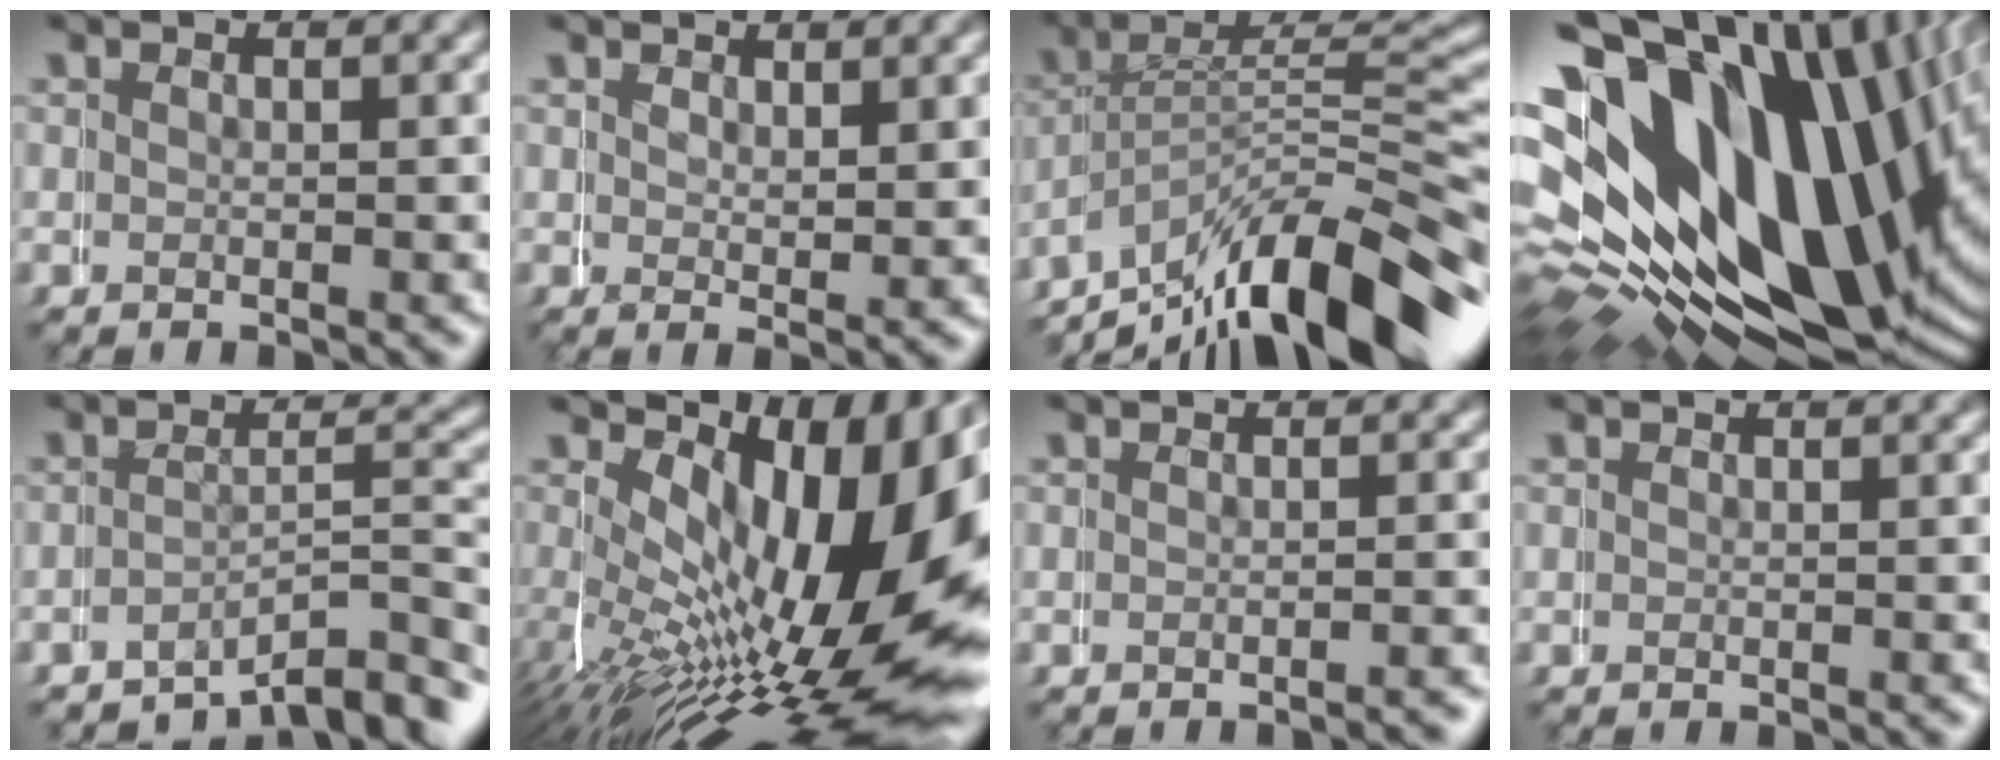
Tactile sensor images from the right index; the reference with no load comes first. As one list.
[{"total": 1.4, "force": [1.2, 0.4, 0.7], "torque": [-0.013, -0.012, 0.023]}, {"total": 11.9, "force": [-7.2, 5.5, 7.7], "torque": [-0.115, -0.015, -0.103]}, {"total": 27.3, "force": [-0.8, 18.9, 19.7], "torque": [-0.337, -0.018, -0.010]}, {"total": 5.3, "force": [-4.3, 1.2, 2.7], "torque": [-0.029, -0.003, -0.065]}, {"total": 16.8, "force": [-2.0, 8.4, 14.5], "torque": [-0.205, -0.033, -0.007]}, {"total": 1.5, "force": [-1.4, 0.0, 0.5], "torque": [0.000, 0.008, -0.024]}, {"total": 0.0}]